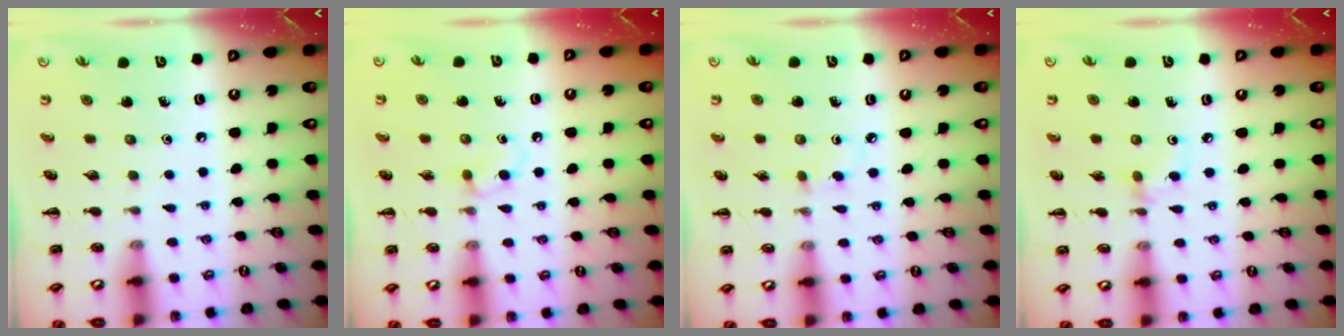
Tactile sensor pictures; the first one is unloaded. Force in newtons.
{"total": 2.9, "press": 2.6, "slide": 1.3}
{"total": 3.3, "press": 3.1, "slide": 1.2}
{"total": 3.4, "press": 3.1, "slide": 1.4}